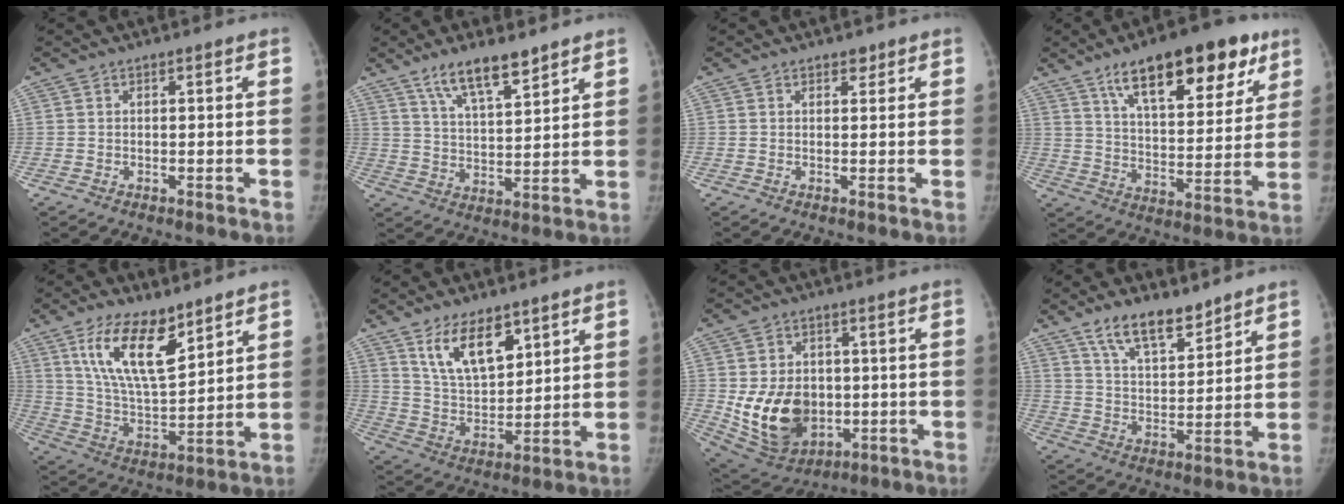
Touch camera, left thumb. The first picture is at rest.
{"total": 9.8, "force": [7.0, 2.7, 6.3], "torque": [-0.091, -0.040, 0.132]}
{"total": 1.3, "force": [0.9, 0.8, 0.4], "torque": [0.009, -0.005, 0.010]}
{"total": 22.2, "force": [13.0, 9.0, 15.6], "torque": [-0.185, -0.034, 0.202]}
{"total": 15.1, "force": [8.7, 6.2, 10.6], "torque": [-0.164, -0.050, 0.171]}
{"total": 11.9, "force": [7.0, 5.8, 7.7], "torque": [-0.108, -0.045, 0.138]}
{"total": 15.7, "force": [-1.6, 11.9, 10.1], "torque": [-0.132, -0.005, 0.001]}
{"total": 10.6, "force": [7.8, 4.2, 5.8], "torque": [-0.073, -0.053, 0.145]}